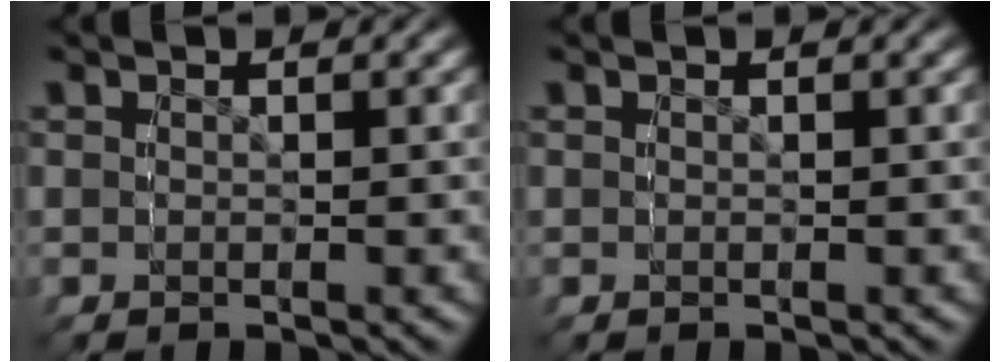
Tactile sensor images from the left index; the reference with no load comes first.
{"total": 0.0}